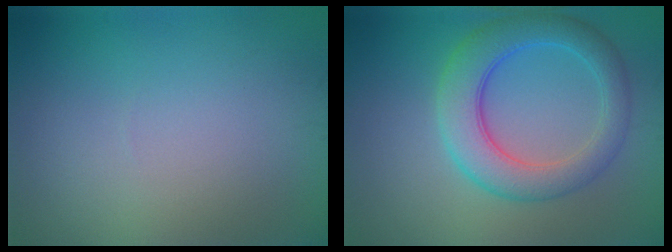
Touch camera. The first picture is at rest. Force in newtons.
{"total": 6.1, "press": 6.1, "slide": 0.1}